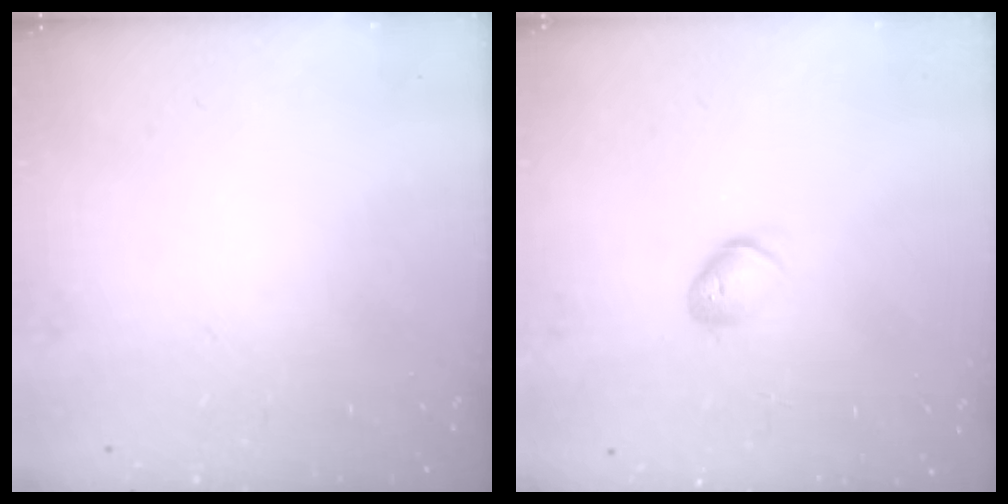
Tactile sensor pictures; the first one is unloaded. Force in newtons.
{"total": 6.3, "press": 6.2, "slide": 1.2}